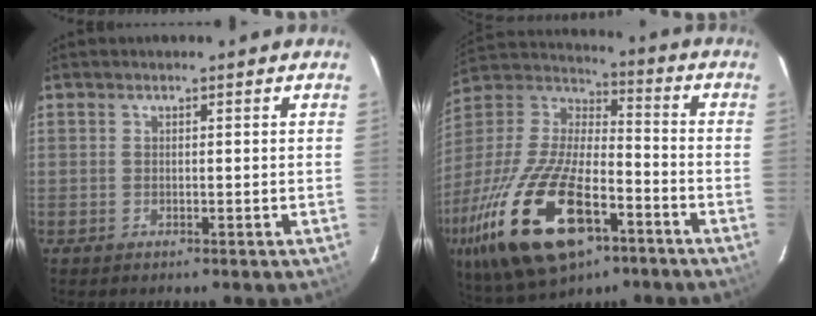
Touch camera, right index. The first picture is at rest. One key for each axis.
{"total": 30.1, "fx": -14.4, "fy": 13.9, "fz": 22.5, "tx": -0.475, "ty": -0.044, "tz": -0.246}